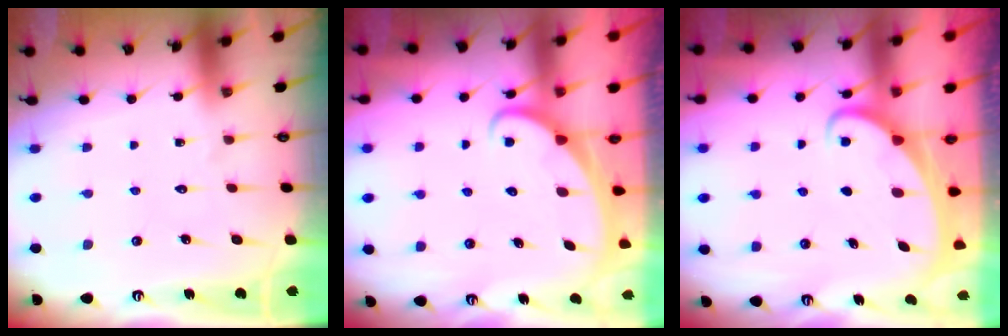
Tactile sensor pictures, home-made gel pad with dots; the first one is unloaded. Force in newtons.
{"total": 2.3, "press": 2.3, "slide": 0.3}
{"total": 2.4, "press": 2.4, "slide": 0.3}